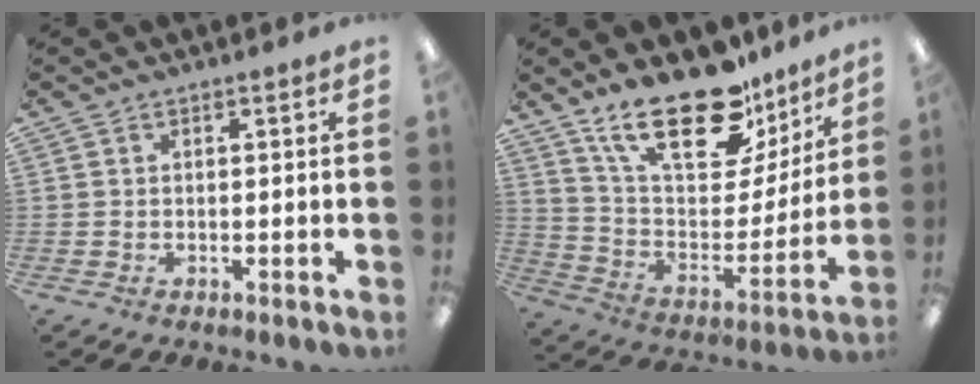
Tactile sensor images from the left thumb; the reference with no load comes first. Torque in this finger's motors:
{"motor_torque": [2.61, 1.60, 1.34, -1.43, 0.39]}